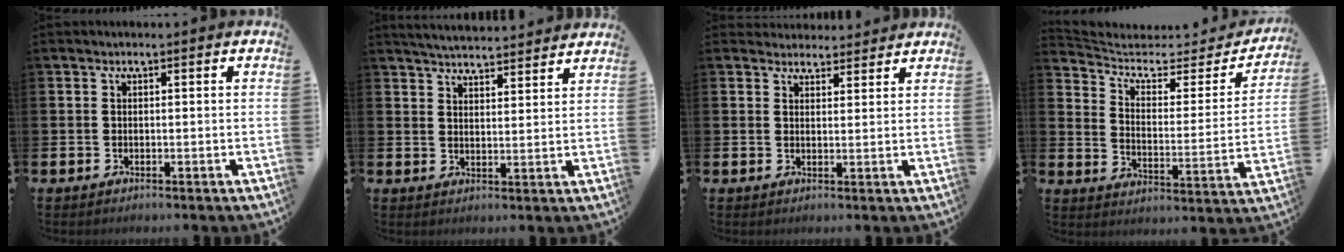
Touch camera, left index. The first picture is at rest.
{"total": 4.7, "force": [4.7, 0.1, 0.2], "torque": [-0.015, -0.030, 0.082]}
{"total": 3.2, "force": [3.0, 0.9, -0.3], "torque": [0.009, -0.017, 0.055]}
{"total": 5.7, "force": [4.6, 2.7, 2.0], "torque": [-0.062, -0.037, 0.073]}